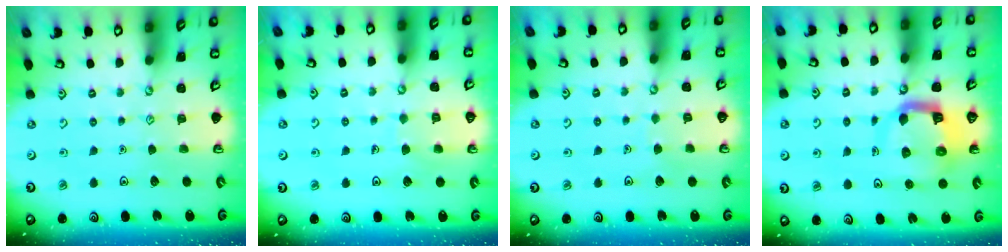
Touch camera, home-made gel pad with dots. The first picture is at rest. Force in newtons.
{"total": 6.8, "press": 6.8, "slide": 0.4}
{"total": 2.4, "press": 2.4, "slide": 0.2}
{"total": 10.3, "press": 10.2, "slide": 1.2}